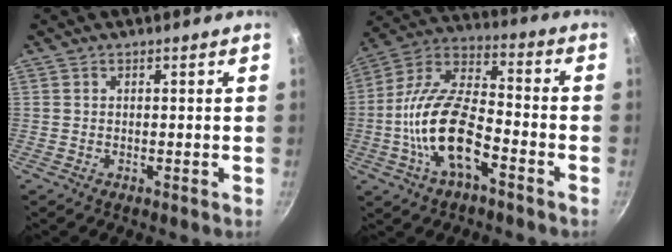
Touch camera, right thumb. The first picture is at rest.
{"total": 17.1, "force": [-5.9, 7.8, 14.1], "torque": [-0.257, 0.044, -0.126]}